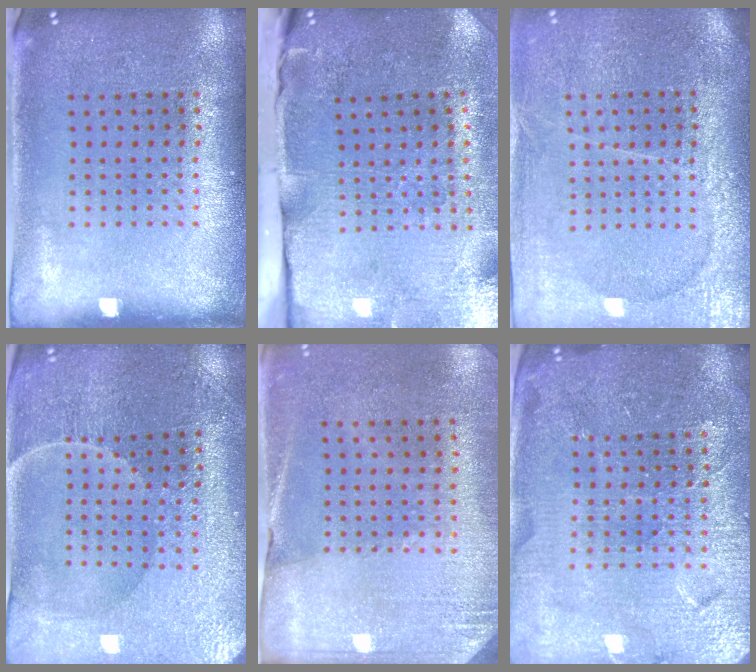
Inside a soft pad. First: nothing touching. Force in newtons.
{"total": 4.8, "press": 3.9, "slide": 2.9}
{"total": 3.6, "press": 3.3, "slide": 1.6}
{"total": 1.9, "press": 1.9, "slide": 0.2}
{"total": 2.6, "press": 2.3, "slide": 1.1}
{"total": 4.3, "press": 4.2, "slide": 1.2}